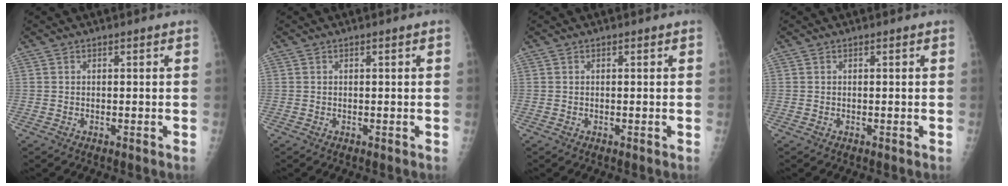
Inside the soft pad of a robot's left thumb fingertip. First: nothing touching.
{"total": 0.0}
{"total": 0.0}
{"total": 0.0}